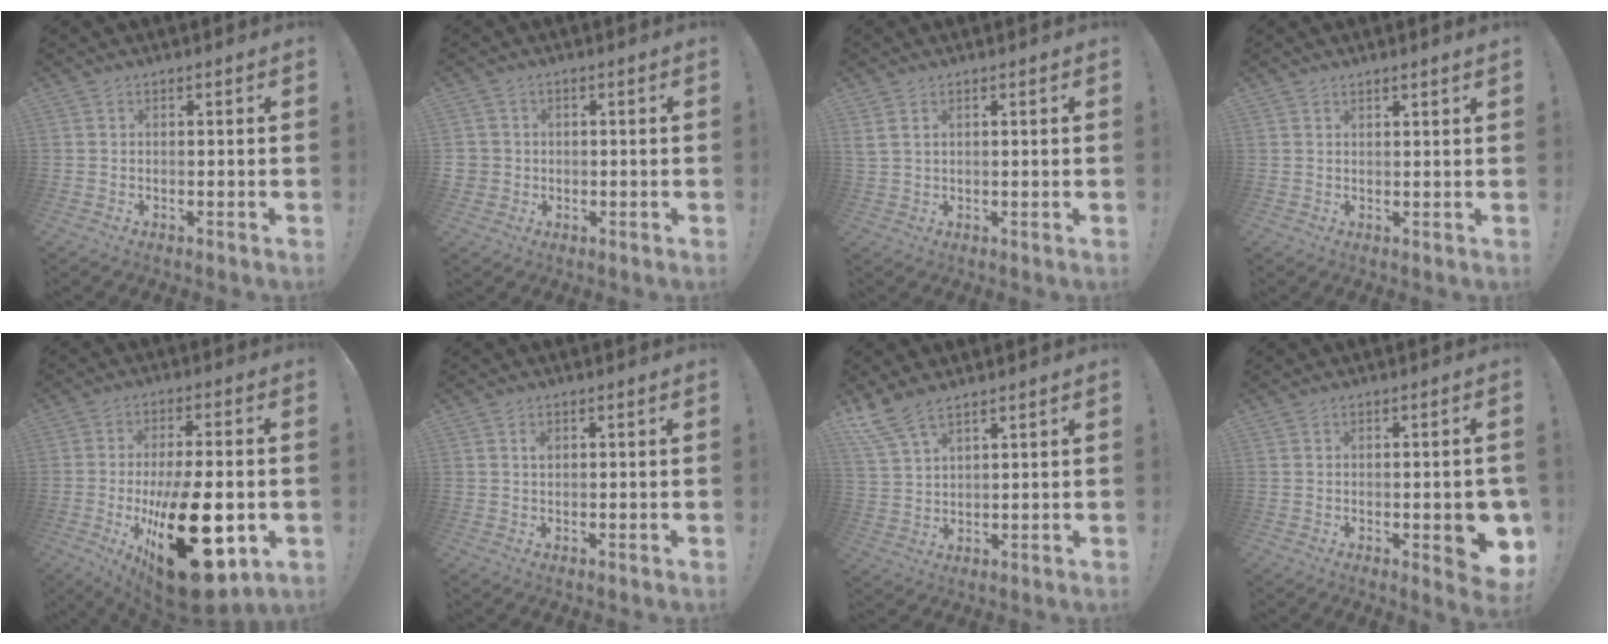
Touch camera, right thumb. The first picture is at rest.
{"total": 3.0, "force": [0.2, 2.9, 0.7], "torque": [-0.010, 0.004, 0.007]}
{"total": 2.6, "force": [1.1, 1.1, 2.0], "torque": [-0.041, 0.002, 0.024]}
{"total": 1.6, "force": [1.3, -0.2, 1.0], "torque": [-0.013, -0.004, 0.021]}
{"total": 27.9, "force": [-6.8, 11.1, 24.7], "torque": [-0.382, 0.019, -0.084]}
{"total": 1.1, "force": [0.4, 0.7, 0.7], "torque": [-0.002, -0.003, 0.005]}
{"total": 7.4, "force": [6.1, 2.4, 3.6], "torque": [-0.074, -0.027, 0.118]}
{"total": 8.1, "force": [-1.4, 2.8, 7.5], "torque": [-0.078, -0.005, -0.013]}